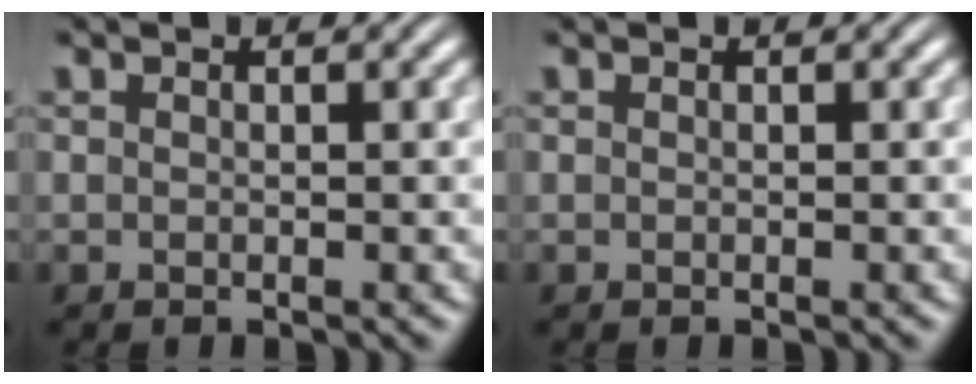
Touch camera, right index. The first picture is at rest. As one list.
[{"total": 0.0}]